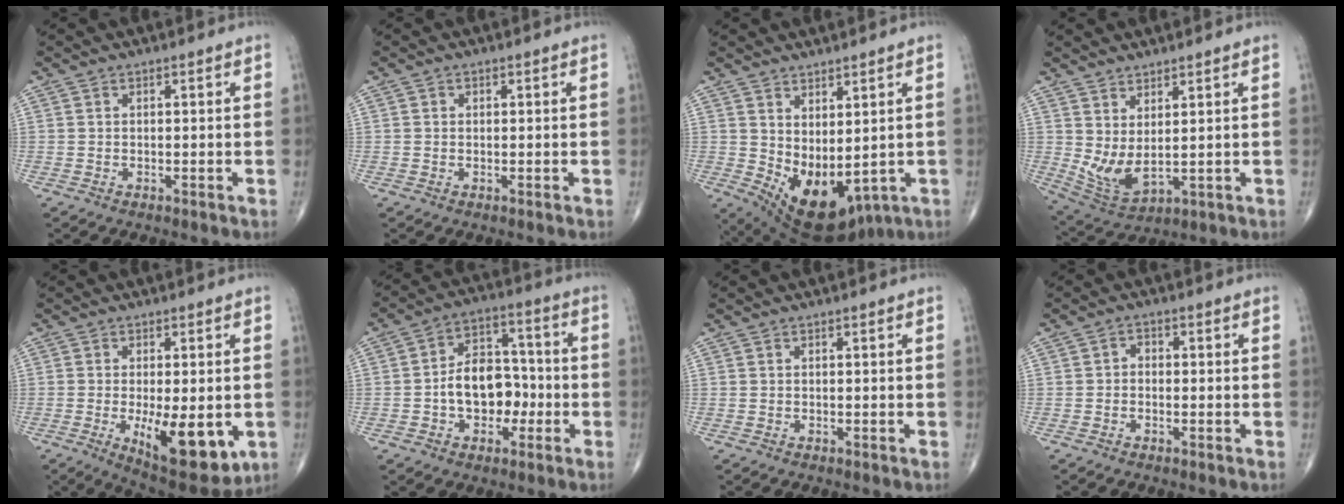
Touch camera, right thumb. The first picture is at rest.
{"total": 0.6, "force": [0.1, 0.6, 0.2], "torque": [0.001, 0.001, 0.001]}
{"total": 13.3, "force": [-0.4, 6.9, 11.4], "torque": [-0.173, -0.022, 0.027]}
{"total": 7.6, "force": [1.7, 3.2, 6.7], "torque": [-0.137, -0.025, 0.049]}
{"total": 12.5, "force": [-3.0, 5.0, 11.0], "torque": [-0.151, -0.022, -0.033]}
{"total": 11.2, "force": [-2.3, 7.9, 7.7], "torque": [-0.081, 0.042, -0.044]}
{"total": 0.0}
{"total": 1.5, "force": [-0.3, 1.2, 0.8], "torque": [-0.003, 0.007, -0.013]}